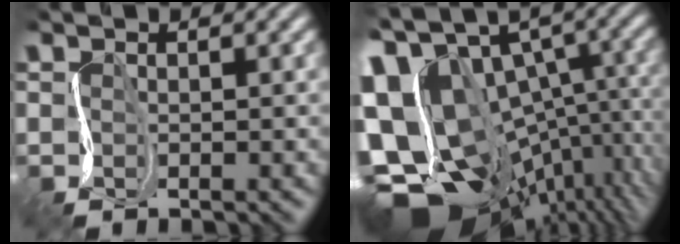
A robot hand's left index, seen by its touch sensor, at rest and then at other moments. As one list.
[{"total": 19.3, "force": [-4.4, 13.5, 13.0], "torque": [-0.217, 0.011, -0.040]}]